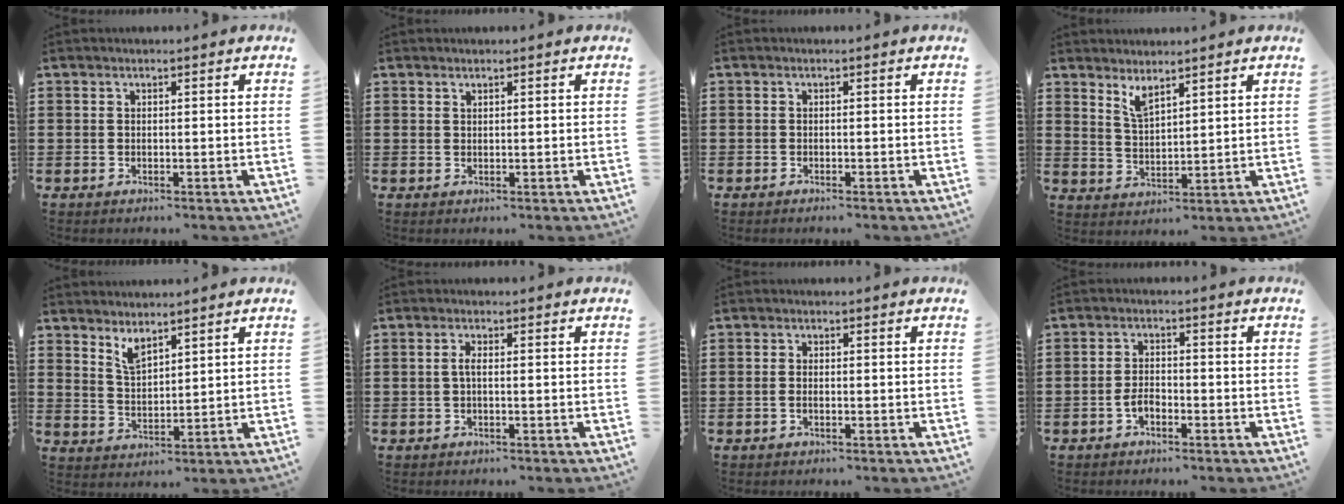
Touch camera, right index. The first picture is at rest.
{"total": 0.5, "force": [0.4, 0.2, 0.1], "torque": [-0.003, 0.002, 0.009]}
{"total": 0.7, "force": [-0.7, -0.1, 0.1], "torque": [-0.002, -0.003, -0.014]}
{"total": 3.3, "force": [2.8, 0.7, 1.5], "torque": [-0.036, -0.003, 0.051]}
{"total": 3.5, "force": [3.0, 1.1, 1.4], "torque": [-0.036, -0.001, 0.056]}
{"total": 1.6, "force": [-0.3, 0.4, 1.5], "torque": [-0.037, -0.002, -0.008]}
{"total": 0.9, "force": [-0.4, 0.1, 0.8], "torque": [-0.018, -0.008, -0.006]}
{"total": 2.6, "force": [-1.3, 1.2, 1.8], "torque": [-0.045, -0.001, -0.027]}